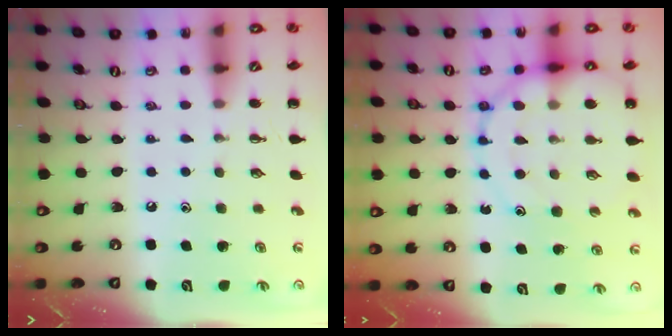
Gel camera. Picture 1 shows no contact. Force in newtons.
{"total": 15.1, "press": 14.8, "slide": 3.0}